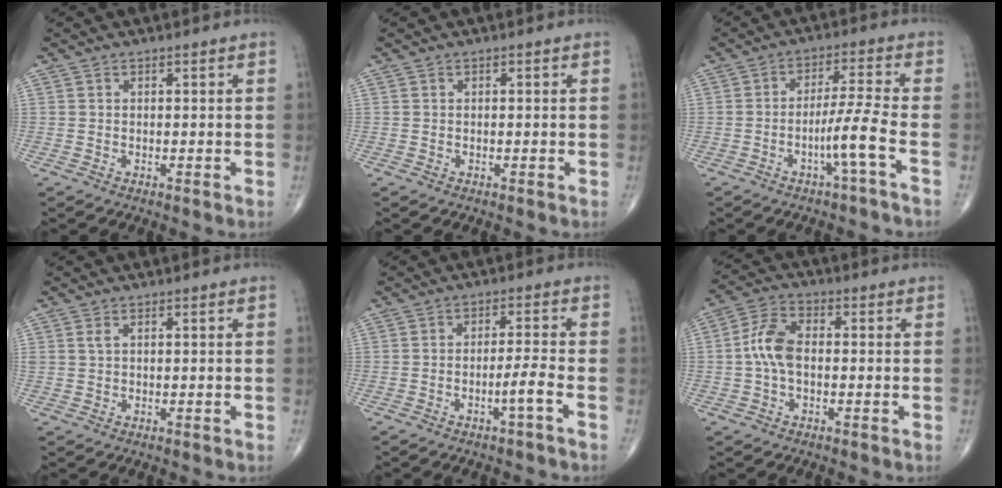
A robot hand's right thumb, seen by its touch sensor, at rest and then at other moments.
{"total": 0.0}
{"total": 6.6, "force": [-2.9, -1.0, 5.8], "torque": [-0.119, 0.021, -0.052]}
{"total": 1.0, "force": [0.5, 0.5, 0.7], "torque": [-0.014, 0.006, 0.014]}
{"total": 3.4, "force": [-1.8, -0.6, 2.8], "torque": [-0.059, 0.016, -0.033]}
{"total": 7.3, "force": [-0.4, 4.2, 6.0], "torque": [-0.123, 0.021, -0.017]}